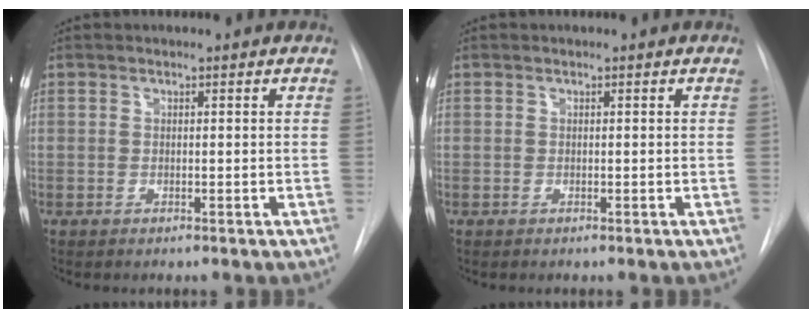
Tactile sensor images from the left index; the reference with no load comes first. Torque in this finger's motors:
{"motor_torque": [0.00, 0.00, 0.00, 0.00]}